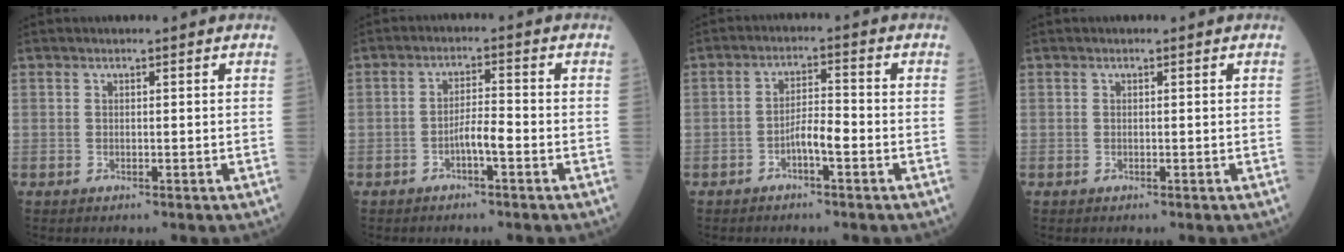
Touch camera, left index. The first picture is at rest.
{"total": 3.3, "force": [-1.6, 0.4, 2.9], "torque": [-0.052, 0.005, -0.030]}
{"total": 3.8, "force": [-1.8, 0.7, 3.2], "torque": [-0.060, 0.008, -0.034]}
{"total": 0.0}